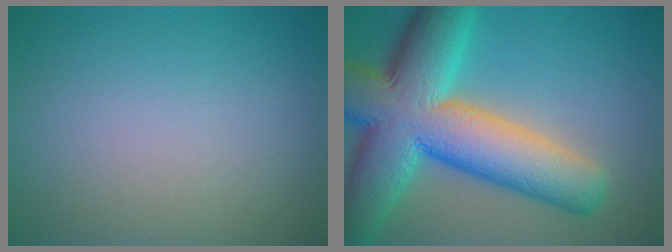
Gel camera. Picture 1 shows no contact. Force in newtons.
{"total": 14.3, "press": 14.2, "slide": 0.6}